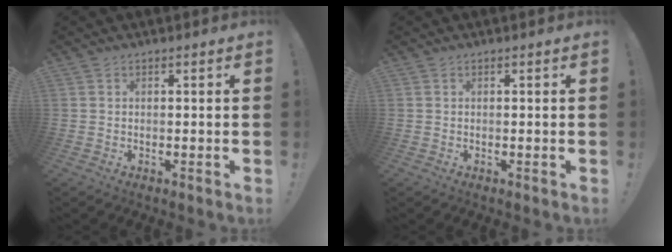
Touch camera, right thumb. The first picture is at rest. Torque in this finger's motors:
{"motor_torque": [0.00, 0.00, 0.01, 0.01, 0.00]}